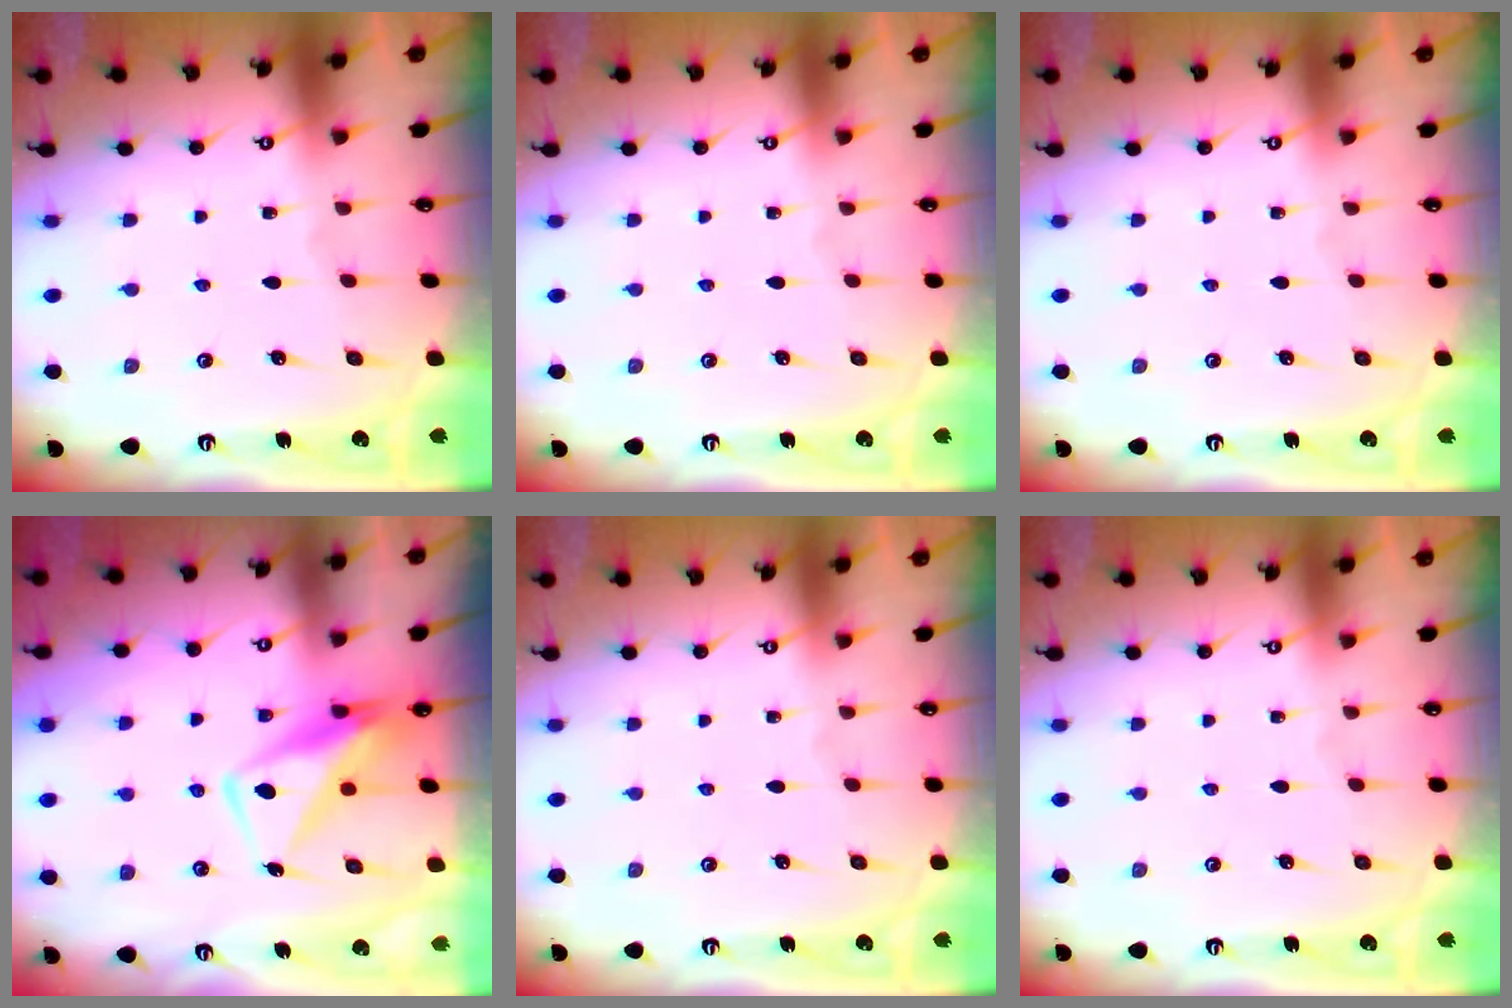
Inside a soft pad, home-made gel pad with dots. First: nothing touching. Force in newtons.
{"total": 0.0}
{"total": 0.0}
{"total": 11.3, "press": 11.2, "slide": 1.0}
{"total": 0.0}
{"total": 0.0}